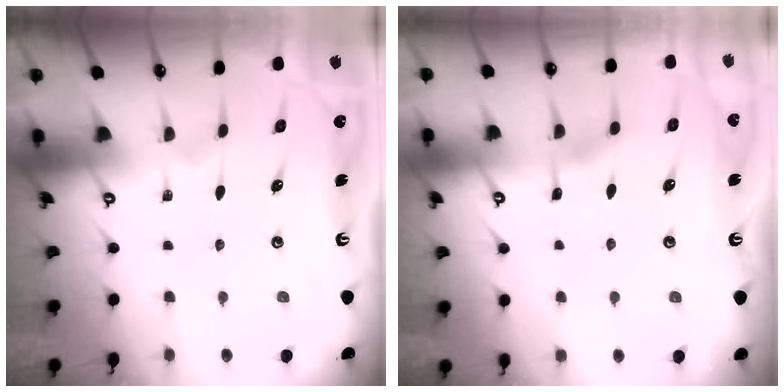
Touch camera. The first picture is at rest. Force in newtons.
{"total": 2.6, "press": 2.5, "slide": 0.4}